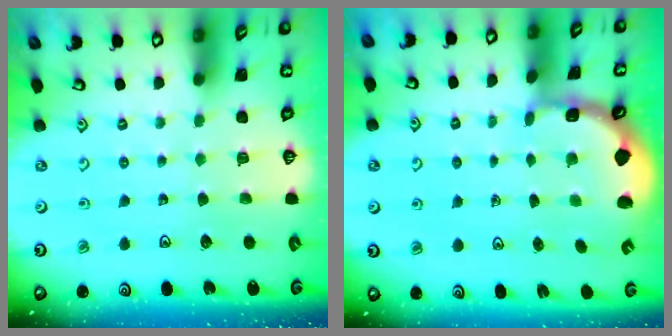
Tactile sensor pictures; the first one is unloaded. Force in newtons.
{"total": 1.2, "press": 1.1, "slide": 0.5}